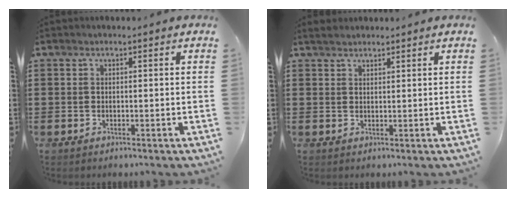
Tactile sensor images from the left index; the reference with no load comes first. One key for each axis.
{"total": 1.8, "fx": 1.6, "fy": 0.6, "fz": 0.3, "tx": -0.010, "ty": 0.004, "tz": 0.032}